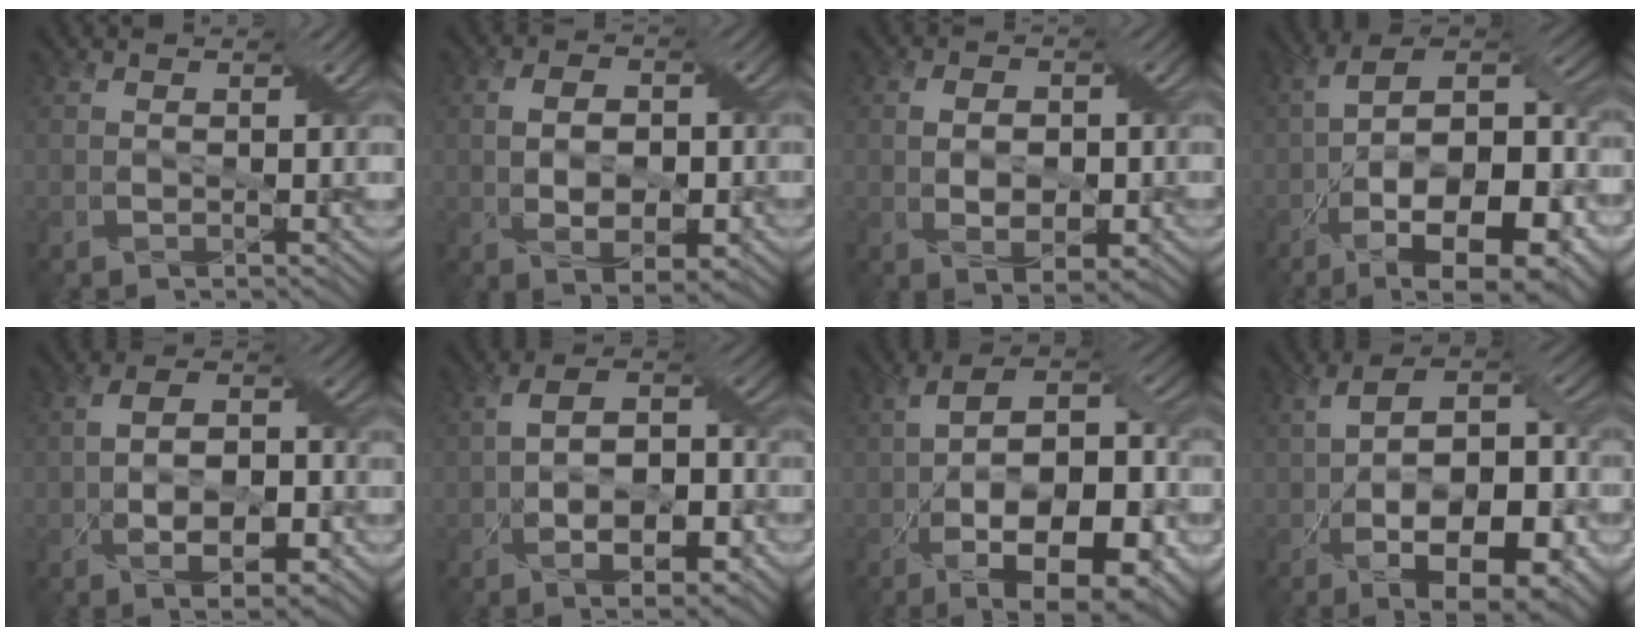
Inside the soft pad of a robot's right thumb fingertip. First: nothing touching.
{"total": 7.1, "force": [-0.8, 4.4, 5.5], "torque": [-0.087, -0.003, -0.011]}
{"total": 5.3, "force": [-0.4, 3.4, 4.1], "torque": [-0.060, -0.003, -0.003]}
{"total": 18.3, "force": [-7.1, 8.0, 14.8], "torque": [-0.233, -0.008, -0.107]}
{"total": 8.9, "force": [-2.5, 4.6, 7.2], "torque": [-0.123, -0.006, -0.037]}
{"total": 10.2, "force": [-3.0, 5.6, 8.0], "torque": [-0.139, -0.009, -0.044]}
{"total": 16.7, "force": [-5.3, 7.4, 14.0], "torque": [-0.224, -0.005, -0.073]}
{"total": 15.3, "force": [-4.4, 7.2, 12.8], "torque": [-0.206, -0.010, -0.060]}